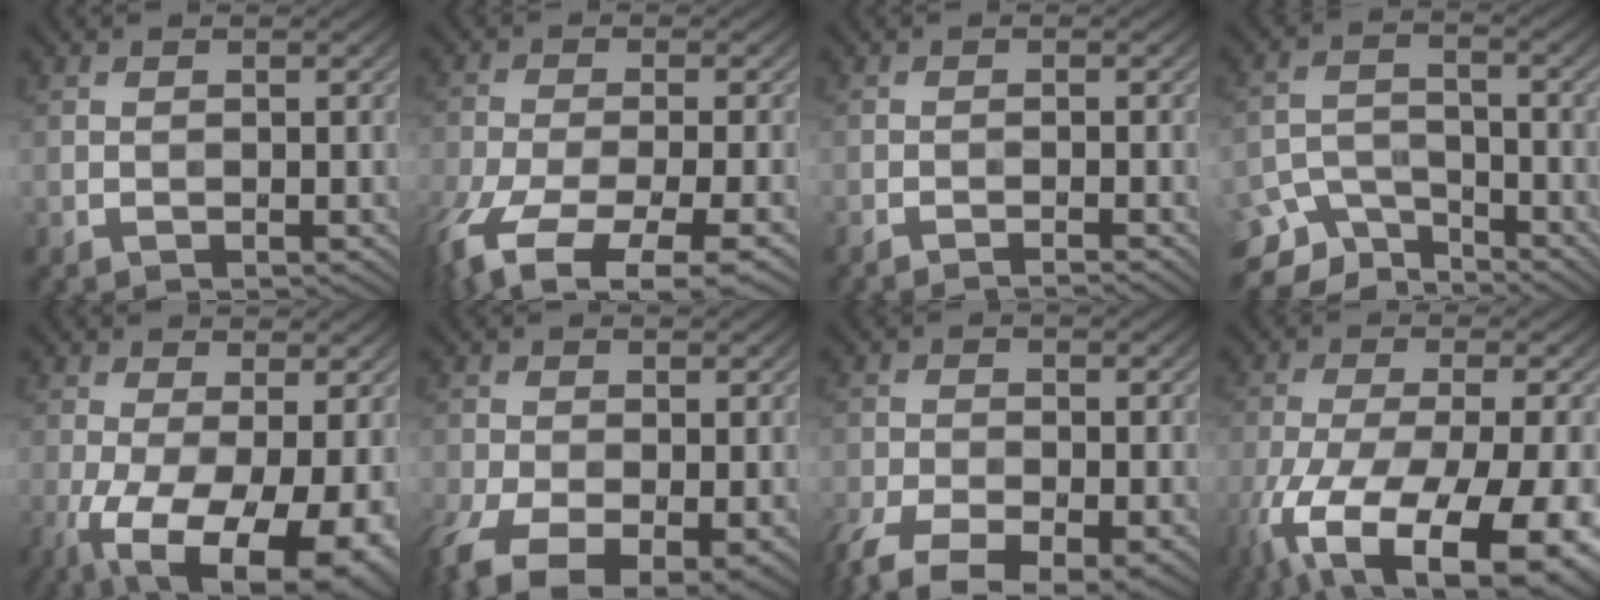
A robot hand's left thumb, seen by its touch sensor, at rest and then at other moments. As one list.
[{"total": 12.0, "force": [-7.7, 3.8, 8.4], "torque": [-0.182, -0.035, -0.125]}, {"total": 1.6, "force": [-1.3, 0.1, 1.0], "torque": [-0.006, 0.001, -0.027]}, {"total": 7.0, "force": [-5.5, 3.4, 2.7], "torque": [-0.055, -0.012, -0.112]}, {"total": 14.2, "force": [-5.3, 6.3, 11.5], "torque": [-0.213, -0.039, -0.068]}, {"total": 11.0, "force": [-6.0, 5.5, 7.4], "torque": [-0.167, -0.045, -0.098]}, {"total": 10.0, "force": [-6.8, 4.1, 6.2], "torque": [-0.126, -0.038, -0.114]}, {"total": 18.9, "force": [-10.6, 7.1, 13.9], "torque": [-0.271, -0.066, -0.148]}]